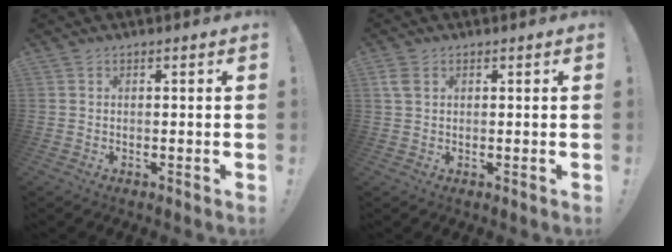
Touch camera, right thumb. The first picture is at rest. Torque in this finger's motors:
{"motor_torque": [0.00, 0.00, 0.26, -0.08, 0.00]}